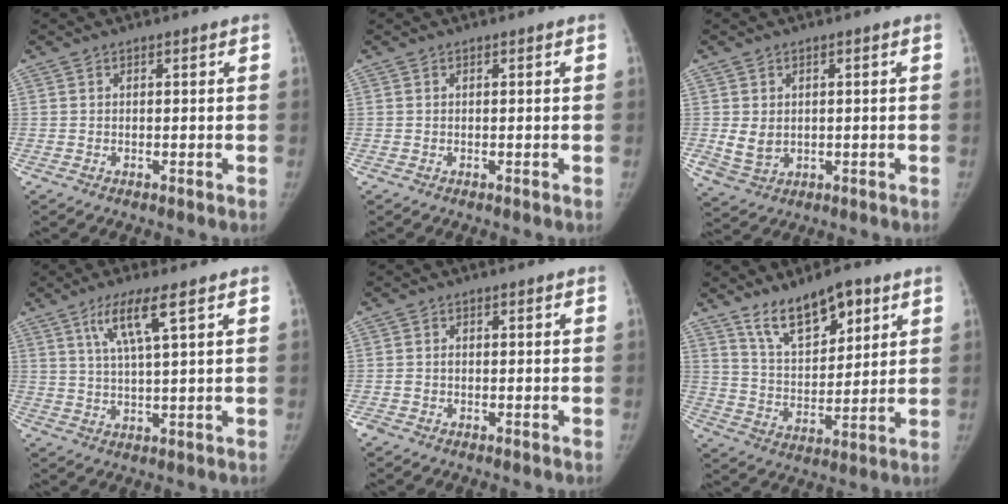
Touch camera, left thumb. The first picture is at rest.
{"total": 0.0}
{"total": 4.3, "force": [0.2, 3.6, 2.3], "torque": [-0.033, -0.012, 0.019]}
{"total": 7.4, "force": [3.7, 0.5, 6.4], "torque": [-0.134, -0.015, 0.074]}
{"total": 1.3, "force": [-0.5, 1.1, 0.5], "torque": [-0.003, 0.004, -0.011]}
{"total": 11.9, "force": [7.7, 5.2, 7.4], "torque": [-0.096, -0.046, 0.143]}